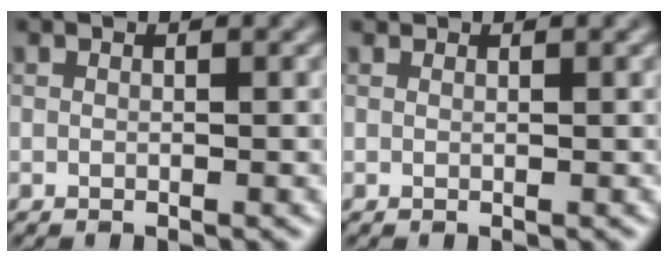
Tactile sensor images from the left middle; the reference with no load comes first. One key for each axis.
{"total": 0.5, "fx": 0.5, "fy": 0.1, "fz": 0.0, "tx": -0.005, "ty": -0.005, "tz": 0.004}